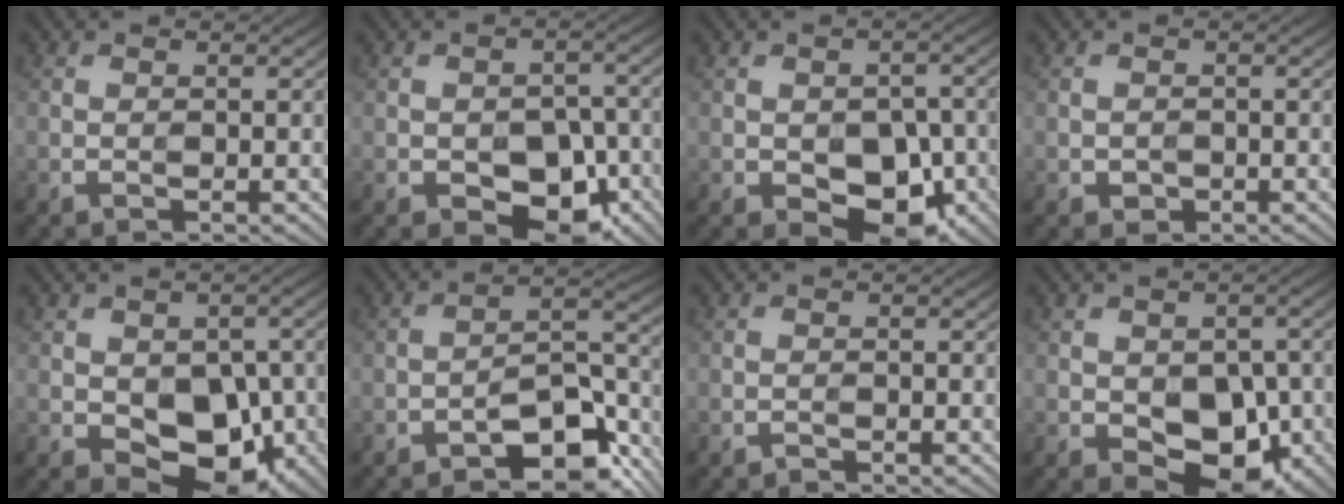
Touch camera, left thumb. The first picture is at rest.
{"total": 9.9, "force": [-4.7, 5.9, 6.4], "torque": [-0.096, -0.014, -0.073]}
{"total": 9.6, "force": [-3.8, 5.8, 6.6], "torque": [-0.097, -0.014, -0.058]}
{"total": 1.7, "force": [-0.9, 1.3, 0.5], "torque": [-0.010, -0.009, -0.017]}
{"total": 10.4, "force": [-2.6, 6.8, 7.4], "torque": [-0.109, -0.018, -0.040]}
{"total": 10.0, "force": [-6.5, 3.5, 6.8], "torque": [-0.095, 0.004, -0.120]}
{"total": 0.8, "force": [-0.8, 0.1, 0.0], "torque": [0.000, -0.001, -0.017]}
{"total": 9.4, "force": [-2.8, 5.9, 6.7], "torque": [-0.101, -0.017, -0.043]}